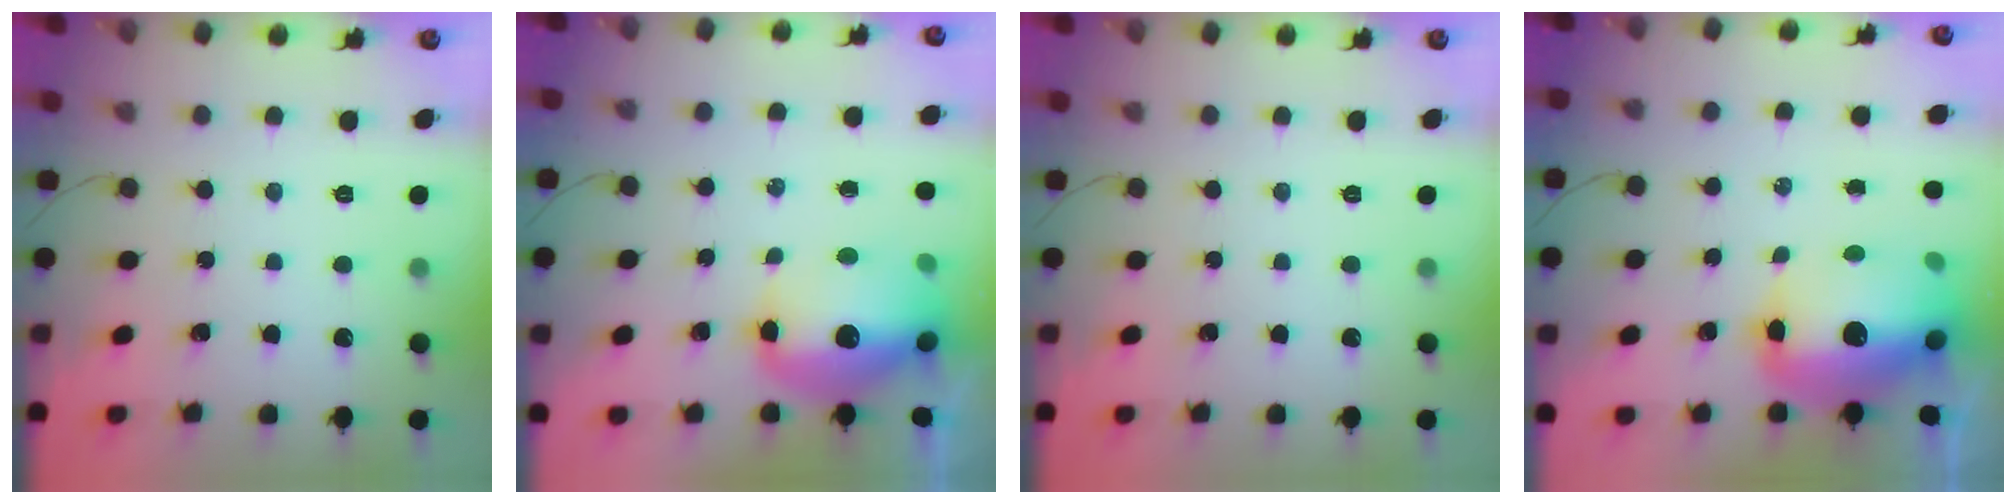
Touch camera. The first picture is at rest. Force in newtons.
{"total": 16.8, "press": 14.2, "slide": 8.9}
{"total": 0.0}
{"total": 17.4, "press": 16.9, "slide": 4.3}